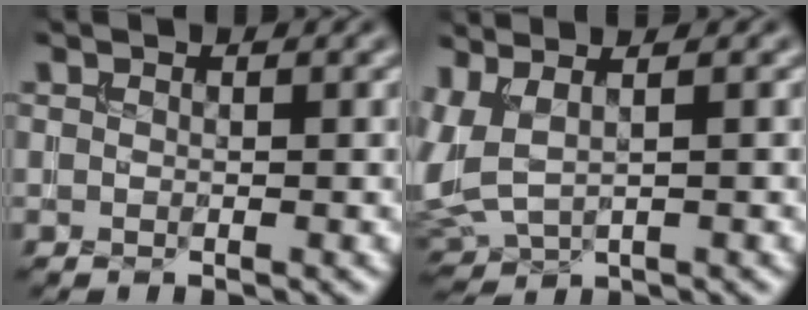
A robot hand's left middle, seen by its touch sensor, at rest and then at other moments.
{"total": 4.4, "force": [1.2, 2.0, 3.8], "torque": [-0.100, 0.004, 0.029]}